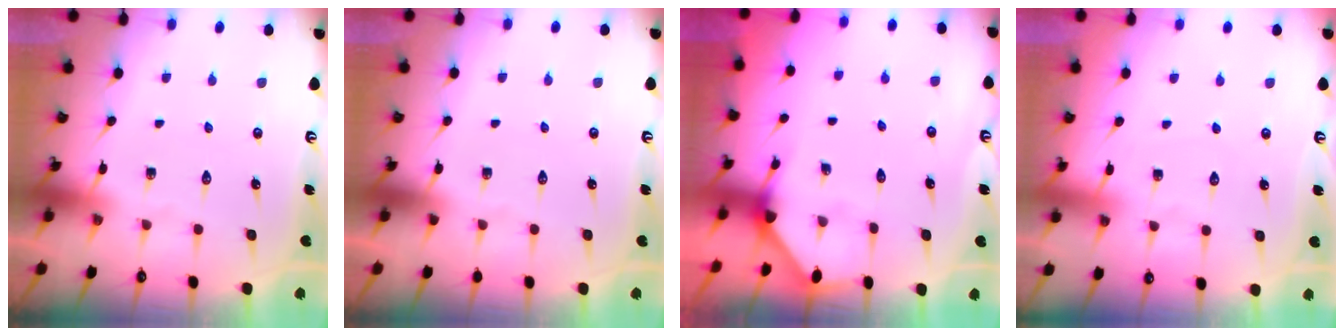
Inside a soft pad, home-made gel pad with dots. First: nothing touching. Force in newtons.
{"total": 0.0}
{"total": 2.7, "press": 2.7, "slide": 0.2}
{"total": 2.4, "press": 2.4, "slide": 0.3}